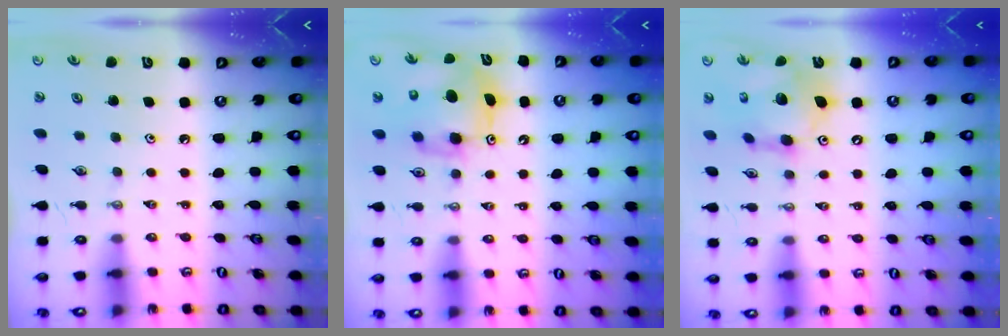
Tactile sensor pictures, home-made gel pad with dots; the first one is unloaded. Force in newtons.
{"total": 9.3, "press": 9.3, "slide": 0.3}
{"total": 13.7, "press": 13.6, "slide": 1.4}